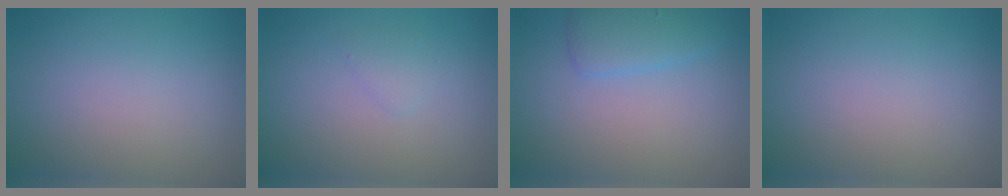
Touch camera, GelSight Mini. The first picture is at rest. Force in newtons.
{"total": 0.8, "press": 0.8, "slide": 0.1}
{"total": 2.4, "press": 2.4, "slide": 0.3}
{"total": 0.0}